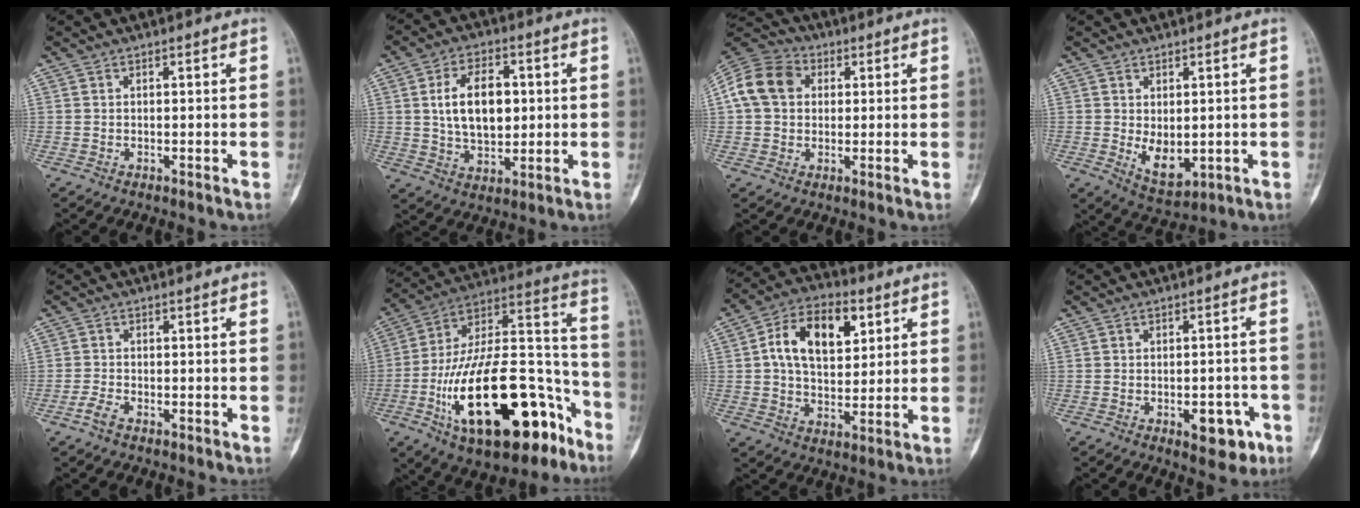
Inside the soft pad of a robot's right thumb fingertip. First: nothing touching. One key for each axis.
{"total": 12.0, "fx": 1.8, "fy": 7.3, "fz": 9.4, "tx": -0.138, "ty": -0.002, "tz": 0.035}
{"total": 12.1, "fx": 2.4, "fy": 9.6, "fz": 6.9, "tx": -0.127, "ty": 0.024, "tz": 0.035}
{"total": 6.1, "fx": -0.3, "fy": 3.6, "fz": 4.9, "tx": -0.065, "ty": -0.014, "tz": 0.013}
{"total": 2.0, "fx": -1.4, "fy": 0.8, "fz": 1.2, "tx": -0.033, "ty": 0.004, "tz": -0.031}
{"total": 31.8, "fx": -14.0, "fy": 13.8, "fz": 25.0, "tx": -0.407, "ty": 0.077, "tz": -0.217}
{"total": 14.6, "fx": 4.3, "fy": 8.9, "fz": 10.7, "tx": -0.155, "ty": 0.004, "tz": 0.069}
{"total": 6.7, "fx": -3.0, "fy": 3.5, "fz": 4.9, "tx": -0.037, "ty": 0.019, "tz": -0.031}